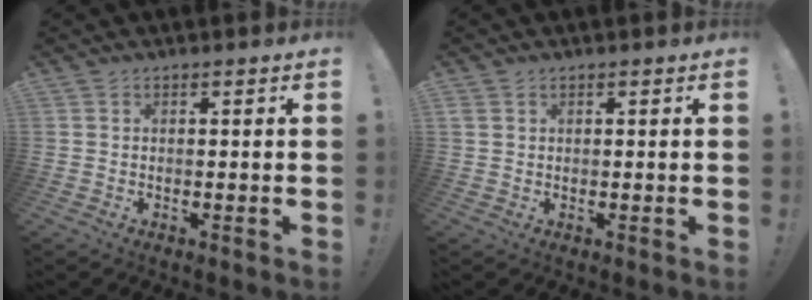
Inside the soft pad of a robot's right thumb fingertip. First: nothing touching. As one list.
[{"total": 1.6, "force": [0.8, 1.2, 0.7], "torque": [-0.006, 0.000, 0.014]}]